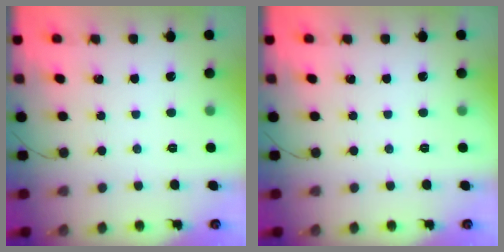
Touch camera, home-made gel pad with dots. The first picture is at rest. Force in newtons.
{"total": 0.0}